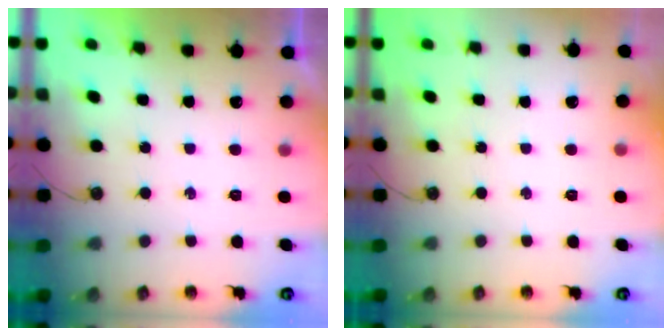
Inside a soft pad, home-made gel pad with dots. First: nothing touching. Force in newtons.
{"total": 0.0}